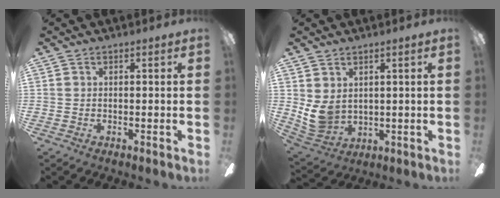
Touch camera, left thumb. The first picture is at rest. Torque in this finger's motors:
{"motor_torque": [1.02, 1.17, 0.61, -0.30, 0.07]}